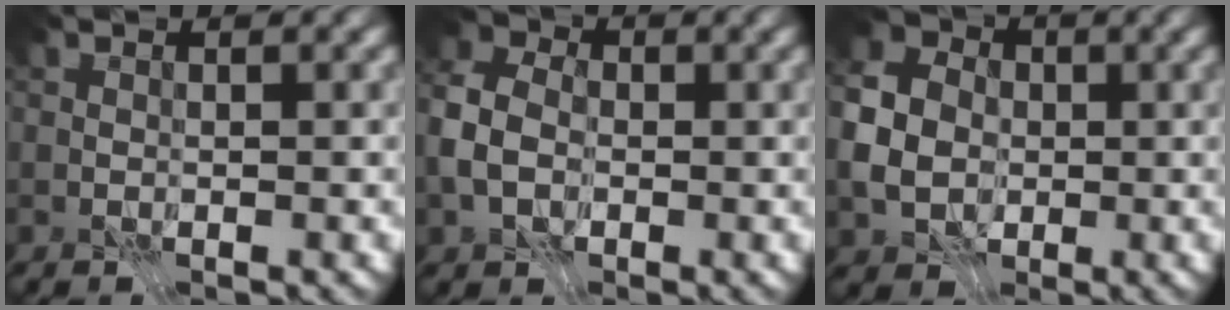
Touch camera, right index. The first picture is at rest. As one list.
[{"total": 5.4, "force": [-1.2, 4.1, 3.2], "torque": [-0.081, 0.005, -0.038]}, {"total": 5.6, "force": [-0.9, 4.7, 2.9], "torque": [-0.071, 0.005, -0.024]}]